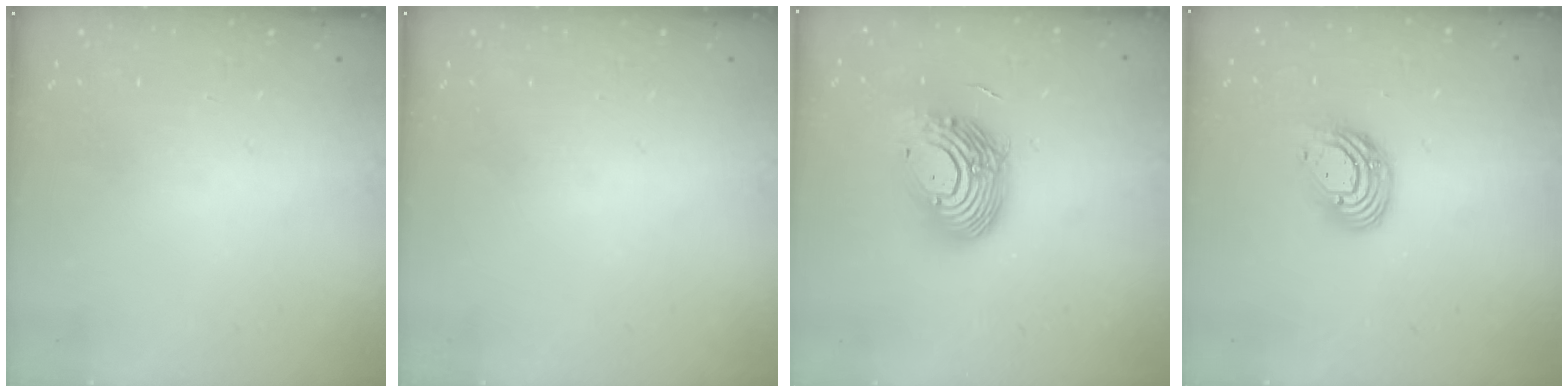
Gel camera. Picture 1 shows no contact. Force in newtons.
{"total": 0.0}
{"total": 15.5, "press": 15.5, "slide": 1.4}
{"total": 10.1, "press": 10.1, "slide": 0.9}